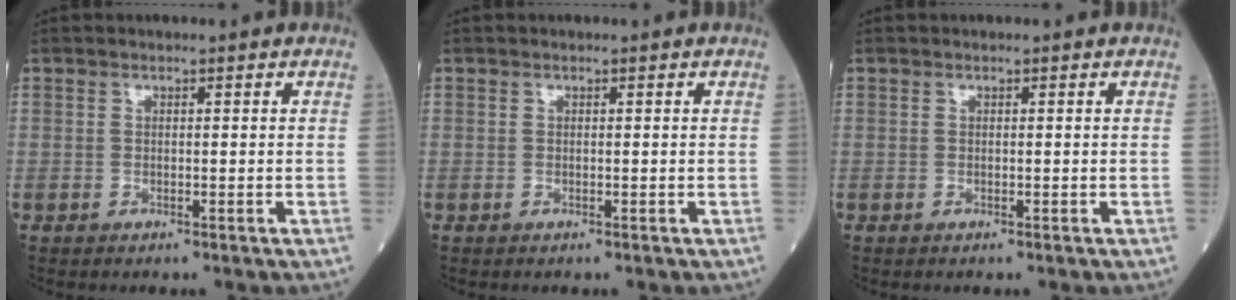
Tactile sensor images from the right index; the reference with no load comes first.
{"total": 0.0}
{"total": 0.0}